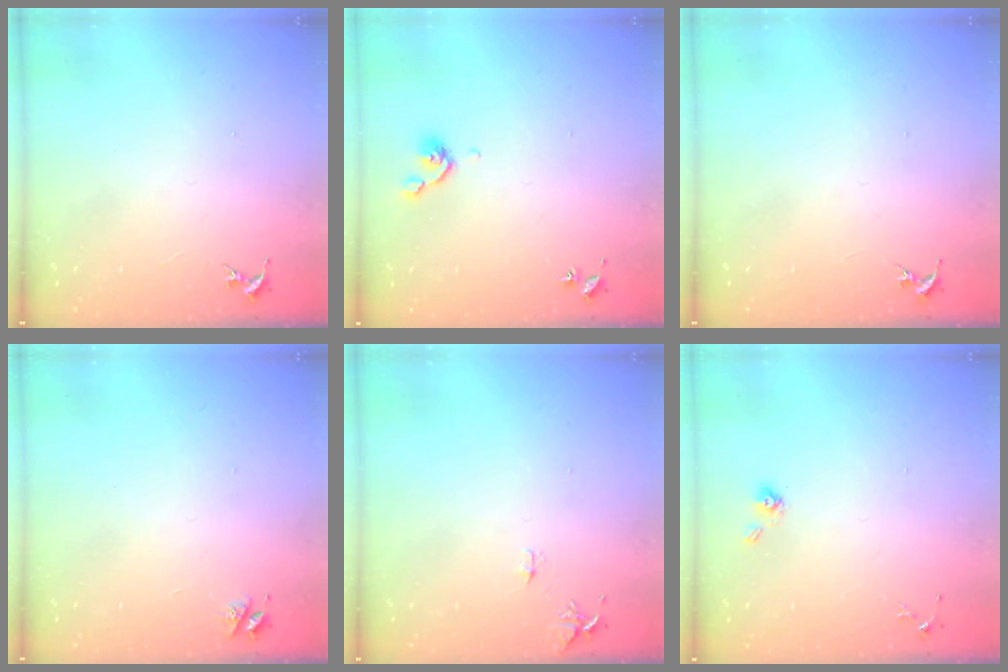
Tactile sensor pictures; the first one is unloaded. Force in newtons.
{"total": 5.7, "press": 5.5, "slide": 1.5}
{"total": 0.0}
{"total": 3.8, "press": 3.8, "slide": 0.5}
{"total": 6.9, "press": 6.9, "slide": 0.8}
{"total": 5.4, "press": 5.2, "slide": 1.5}